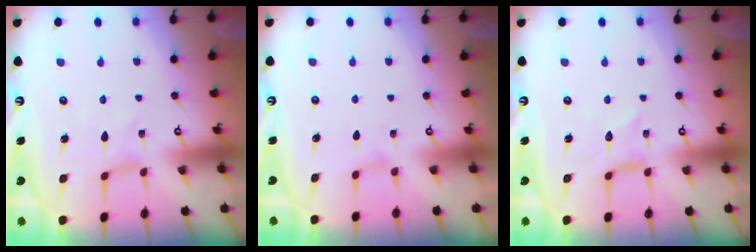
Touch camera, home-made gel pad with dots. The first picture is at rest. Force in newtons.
{"total": 1.8, "press": 1.8, "slide": 0.3}
{"total": 0.0}